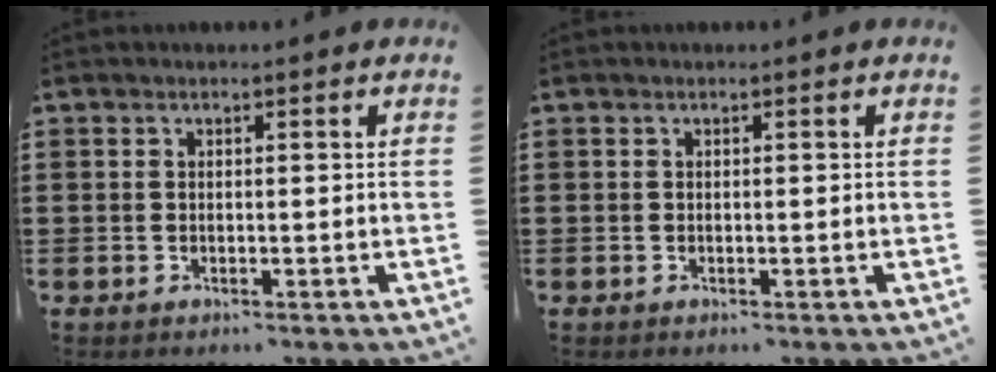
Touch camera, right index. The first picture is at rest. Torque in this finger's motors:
{"motor_torque": [-1.06, 1.08, 0.00, -0.01]}